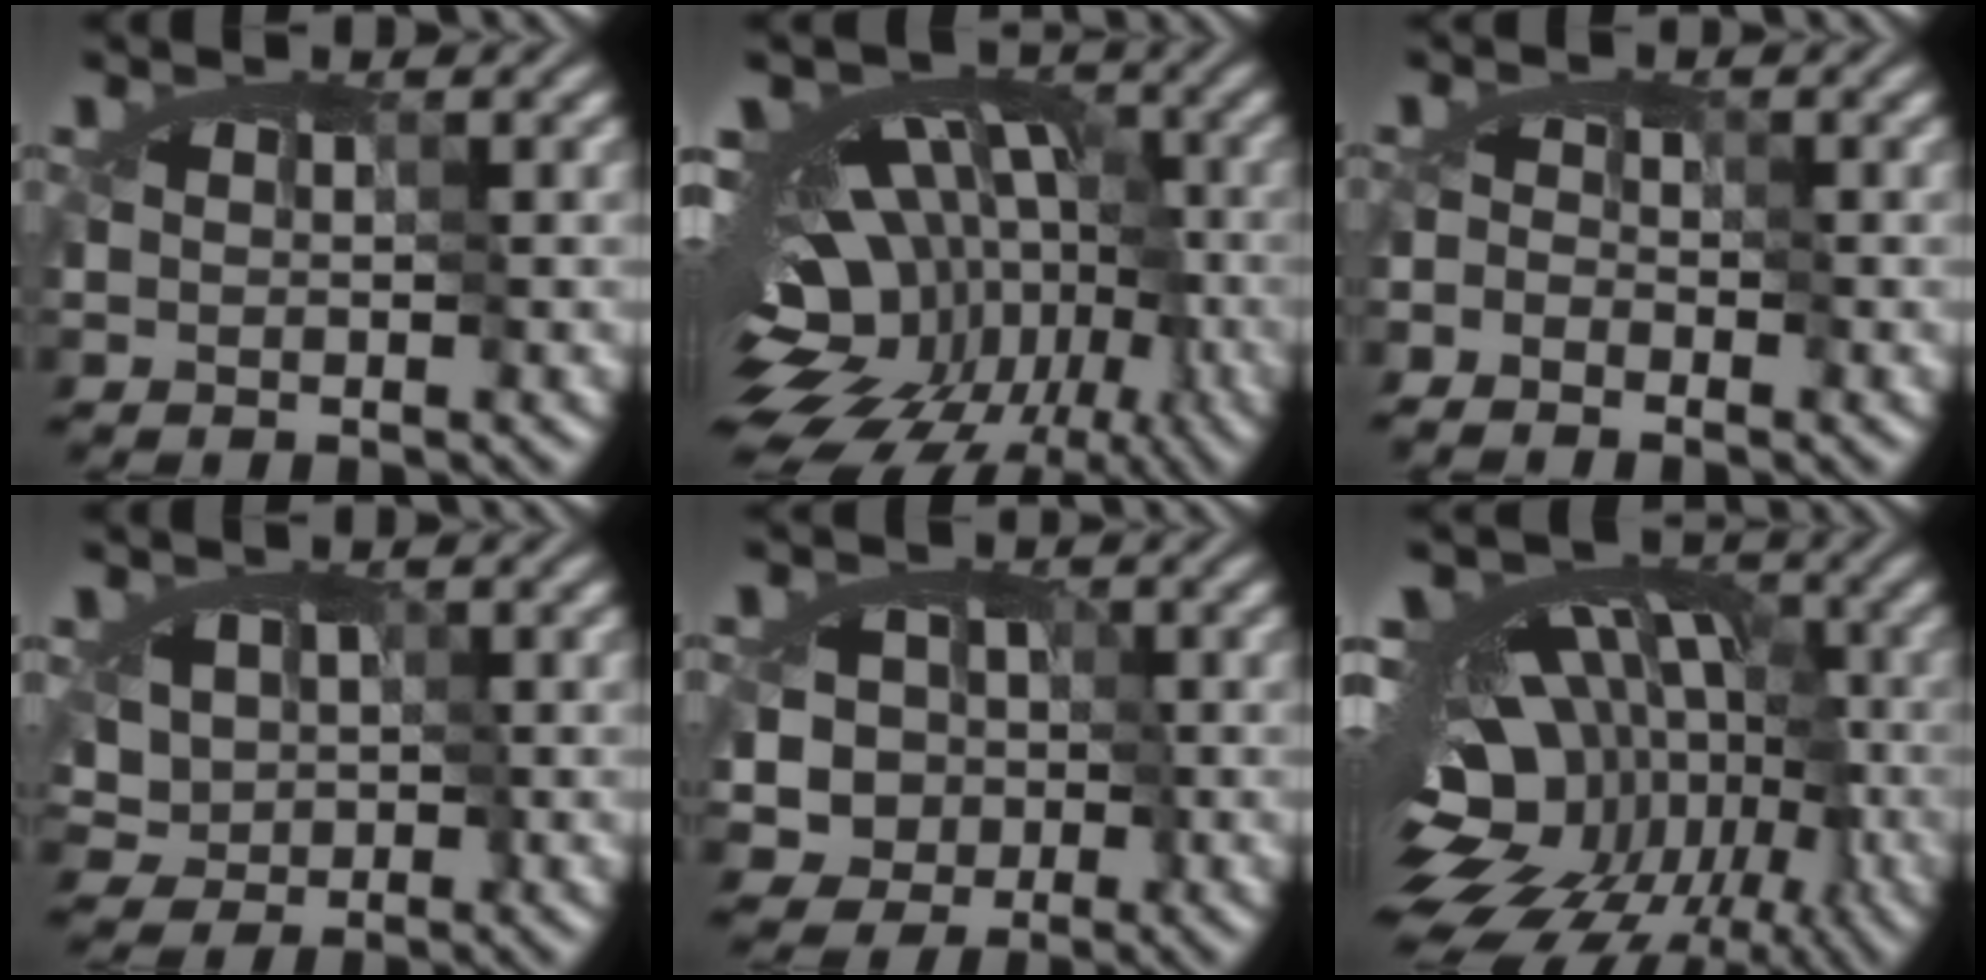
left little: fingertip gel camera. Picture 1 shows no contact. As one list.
[{"total": 15.5, "force": [-7.7, 10.2, 8.7], "torque": [-0.110, 0.001, -0.108]}, {"total": 1.5, "force": [-1.5, 0.2, 0.1], "torque": [0.010, -0.004, -0.032]}, {"total": 1.8, "force": [-0.6, 1.6, 0.5], "torque": [-0.011, -0.004, 0.001]}, {"total": 6.9, "force": [-1.5, 6.0, 3.0], "torque": [-0.031, 0.011, -0.054]}, {"total": 16.1, "force": [-8.0, 10.9, 8.7], "torque": [-0.118, 0.005, -0.125]}]